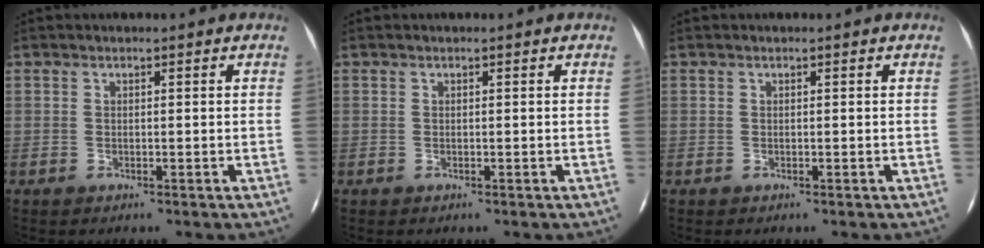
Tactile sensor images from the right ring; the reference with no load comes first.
{"total": 0.0}
{"total": 0.0}